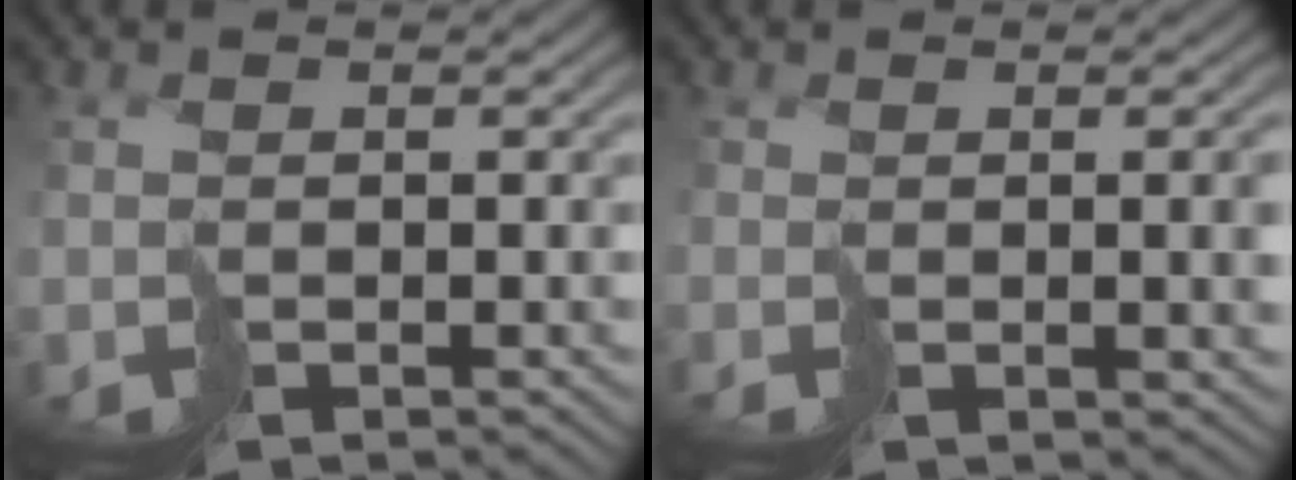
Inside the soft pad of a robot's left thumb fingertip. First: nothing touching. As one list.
[{"total": 2.1, "force": [0.0, 0.6, 2.0], "torque": [-0.025, -0.009, 0.013]}]